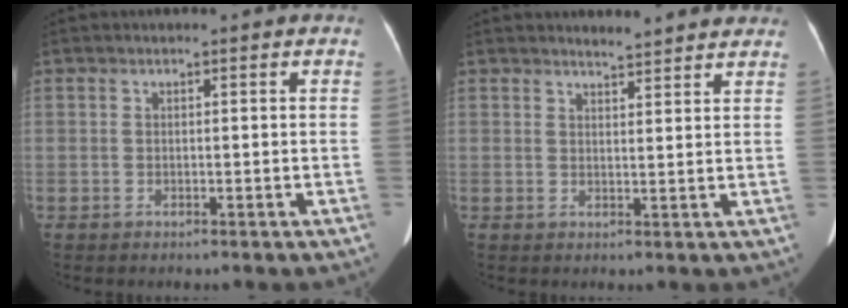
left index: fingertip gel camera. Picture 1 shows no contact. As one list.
[{"total": 5.3, "force": [5.1, 0.4, 1.1], "torque": [-0.022, 0.006, 0.054]}]